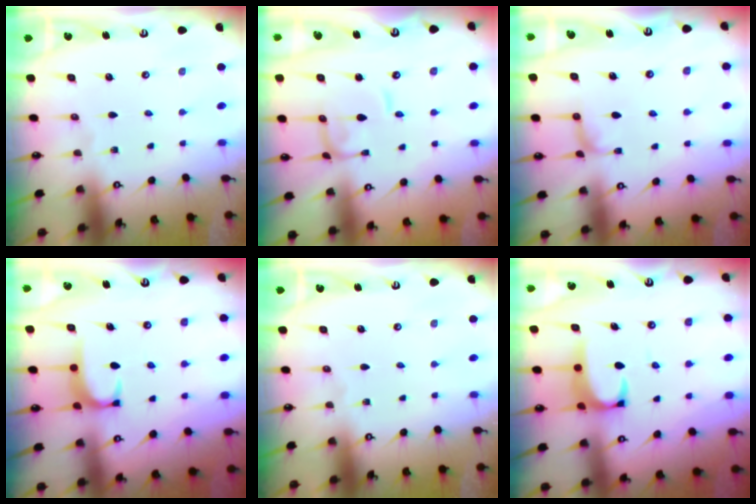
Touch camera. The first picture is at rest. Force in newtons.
{"total": 0.9, "press": 0.8, "slide": 0.3}
{"total": 2.8, "press": 2.7, "slide": 0.8}
{"total": 1.8, "press": 1.8, "slide": 0.4}
{"total": 0.0}
{"total": 2.8, "press": 2.8, "slide": 0.3}